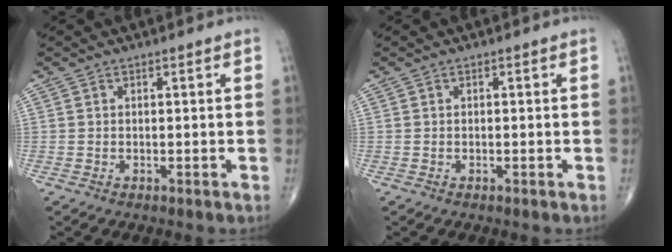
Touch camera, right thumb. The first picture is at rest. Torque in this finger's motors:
{"motor_torque": [-0.32, 0.09, 0.00, 0.06, 0.04]}